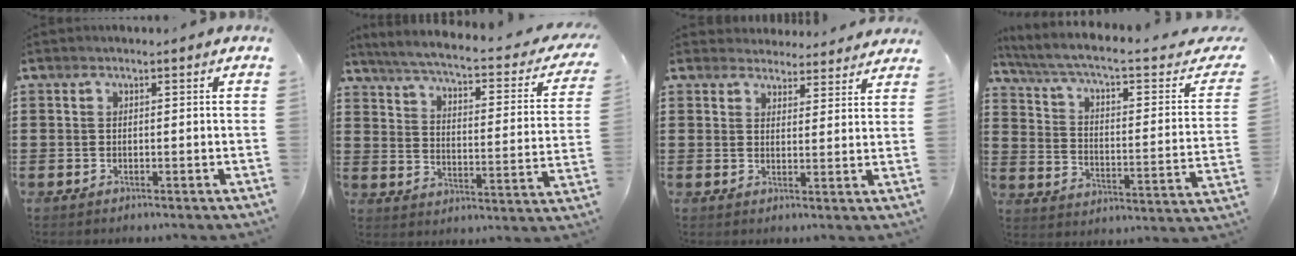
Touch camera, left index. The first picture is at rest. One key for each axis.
{"total": 4.3, "fx": 3.5, "fy": -0.5, "fz": 2.4, "tx": -0.067, "ty": -0.036, "tz": 0.050}
{"total": 3.6, "fx": 3.6, "fy": 0.6, "fz": 0.1, "tx": -0.005, "ty": -0.016, "tz": 0.066}
{"total": 5.1, "fx": 3.3, "fy": 0.4, "fz": 3.9, "tx": -0.090, "ty": -0.030, "tz": 0.047}